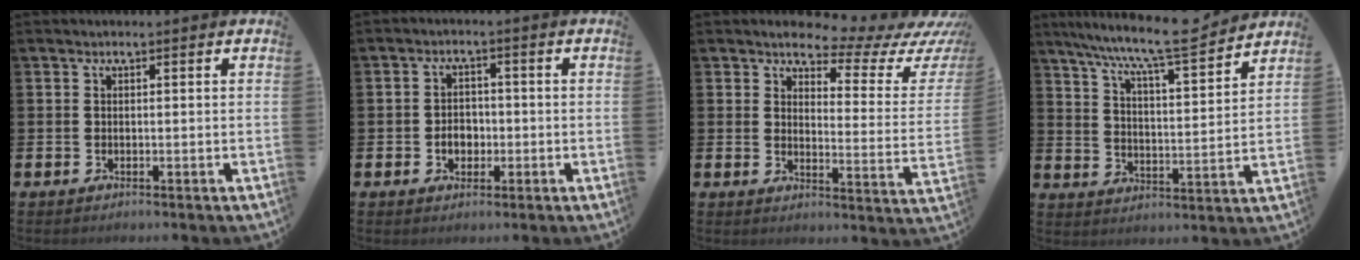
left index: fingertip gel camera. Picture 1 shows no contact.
{"total": 2.9, "force": [-0.8, 2.3, 1.7], "torque": [-0.015, -0.003, -0.022]}
{"total": 4.6, "force": [4.0, 1.5, 1.7], "torque": [-0.035, -0.039, 0.056]}
{"total": 9.2, "force": [8.5, 0.2, 3.6], "torque": [-0.096, -0.060, 0.145]}